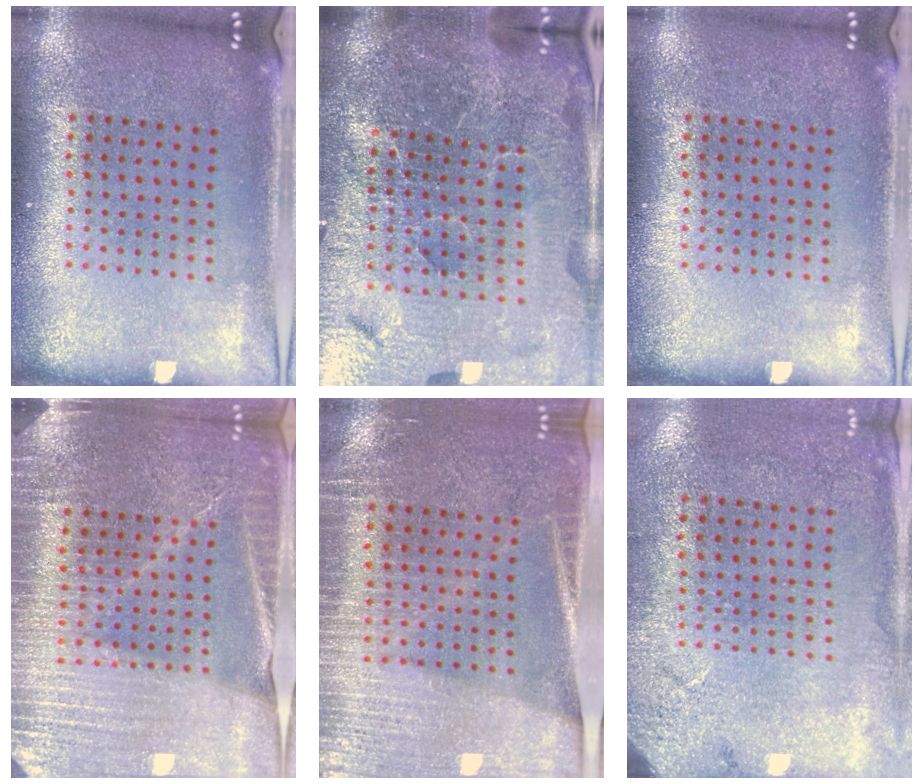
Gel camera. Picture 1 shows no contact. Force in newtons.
{"total": 6.7, "press": 5.8, "slide": 3.3}
{"total": 0.0}
{"total": 3.9, "press": 3.7, "slide": 1.2}
{"total": 3.5, "press": 3.1, "slide": 1.7}
{"total": 2.7, "press": 2.2, "slide": 1.5}